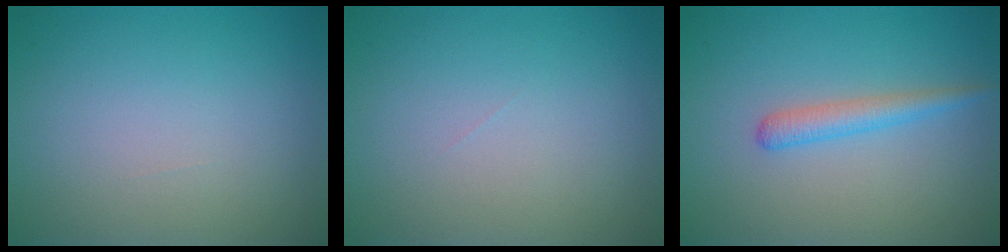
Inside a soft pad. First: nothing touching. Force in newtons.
{"total": 0.0}
{"total": 2.0, "press": 1.9, "slide": 0.1}